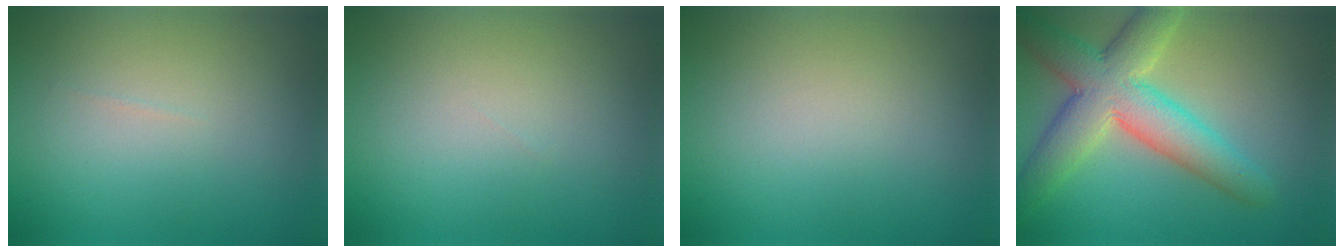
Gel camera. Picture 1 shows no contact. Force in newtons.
{"total": 0.0}
{"total": 0.0}
{"total": 8.0, "press": 8.0, "slide": 0.4}